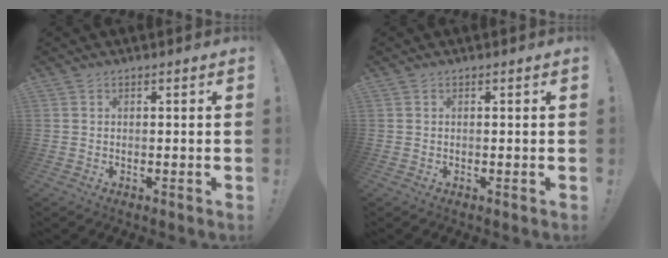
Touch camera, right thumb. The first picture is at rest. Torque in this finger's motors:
{"motor_torque": [-0.01, -0.27, -0.20, 0.07, -0.01]}